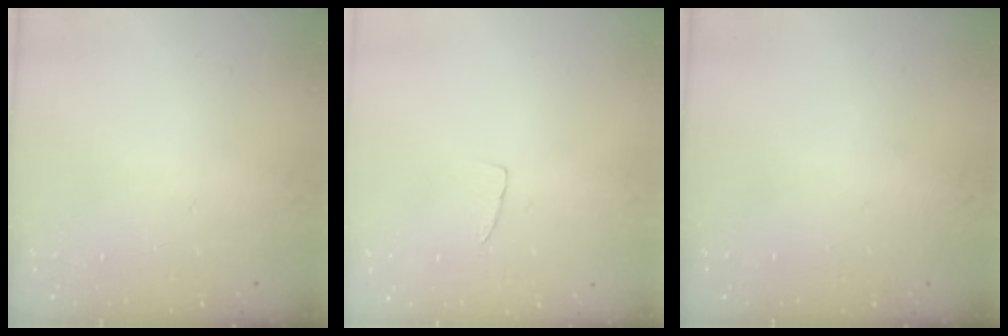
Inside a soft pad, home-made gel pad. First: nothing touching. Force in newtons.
{"total": 3.7, "press": 3.7, "slide": 0.2}
{"total": 0.0}